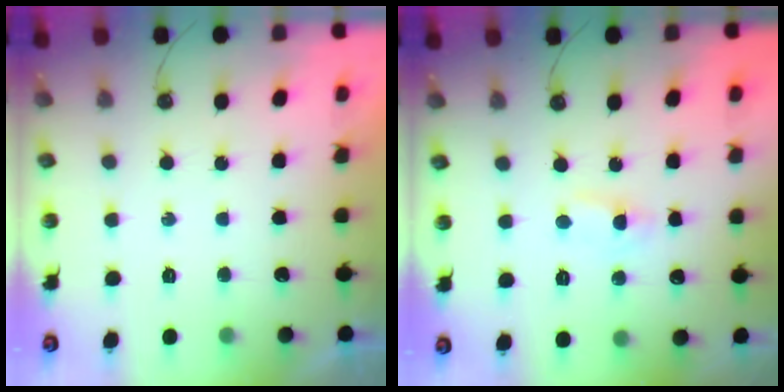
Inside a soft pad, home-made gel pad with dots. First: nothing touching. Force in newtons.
{"total": 2.0, "press": 2.0, "slide": 0.3}